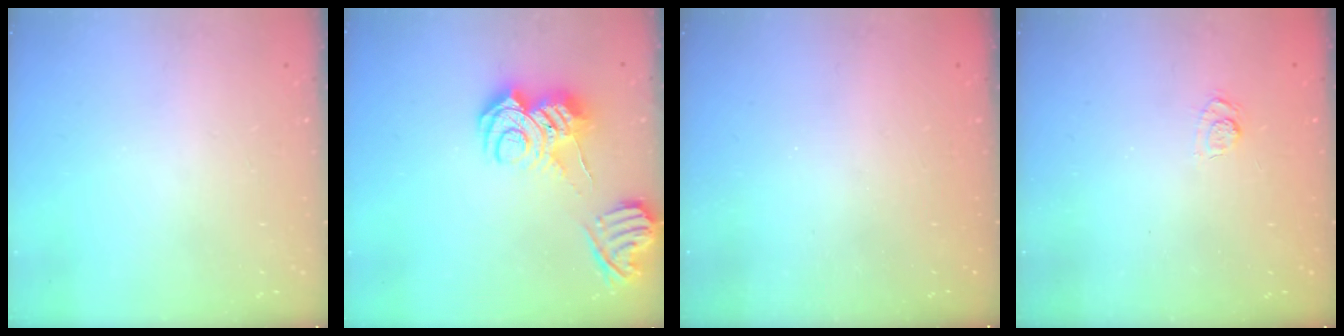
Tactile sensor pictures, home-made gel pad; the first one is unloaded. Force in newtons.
{"total": 13.0, "press": 12.9, "slide": 1.8}
{"total": 2.3, "press": 2.1, "slide": 0.8}
{"total": 3.9, "press": 3.6, "slide": 1.7}